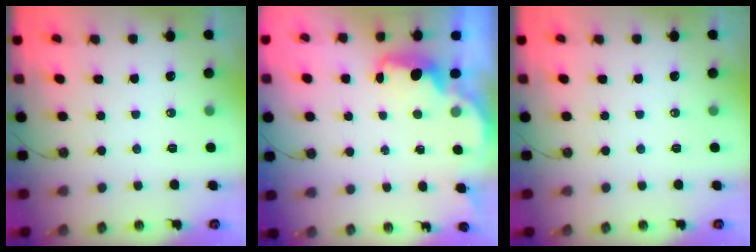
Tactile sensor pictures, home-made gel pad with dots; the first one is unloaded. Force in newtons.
{"total": 1.9, "press": 1.8, "slide": 0.5}
{"total": 0.0}